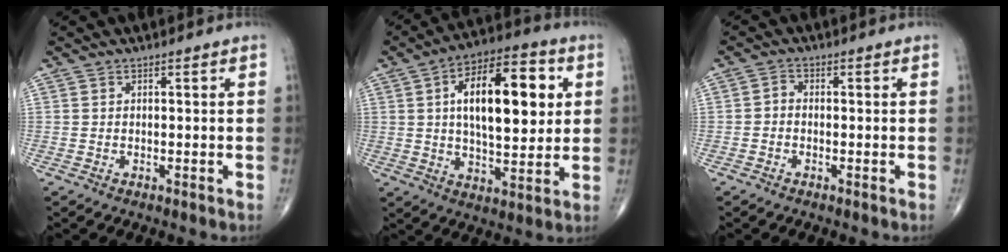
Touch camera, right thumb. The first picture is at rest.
{"total": 19.1, "force": [4.1, 8.8, 16.5], "torque": [-0.229, 0.003, 0.058]}
{"total": 1.6, "force": [-0.5, 1.1, 0.9], "torque": [-0.011, 0.005, -0.017]}